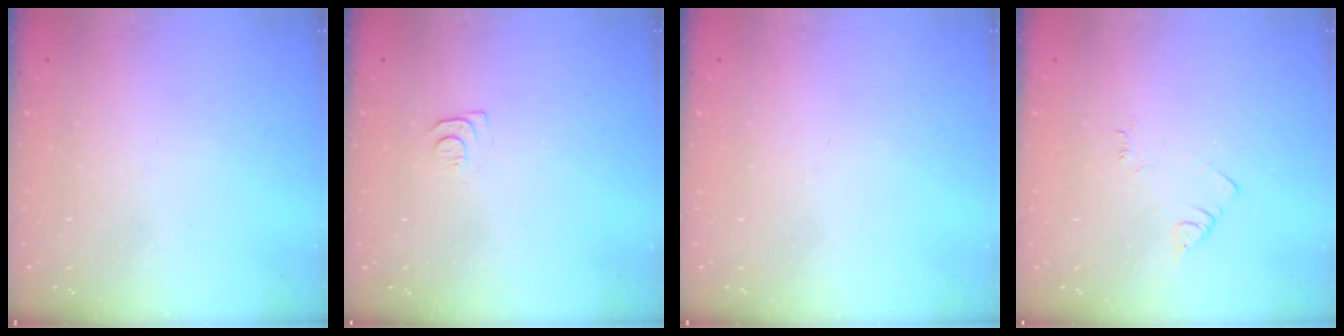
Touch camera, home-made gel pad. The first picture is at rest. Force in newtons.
{"total": 4.6, "press": 4.6, "slide": 0.6}
{"total": 0.0}
{"total": 2.7, "press": 2.7, "slide": 0.4}